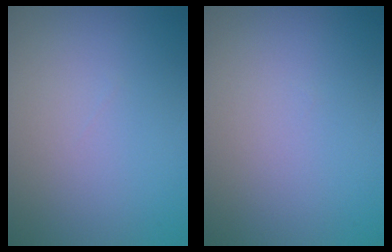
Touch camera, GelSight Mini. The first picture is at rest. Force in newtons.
{"total": 0.0}